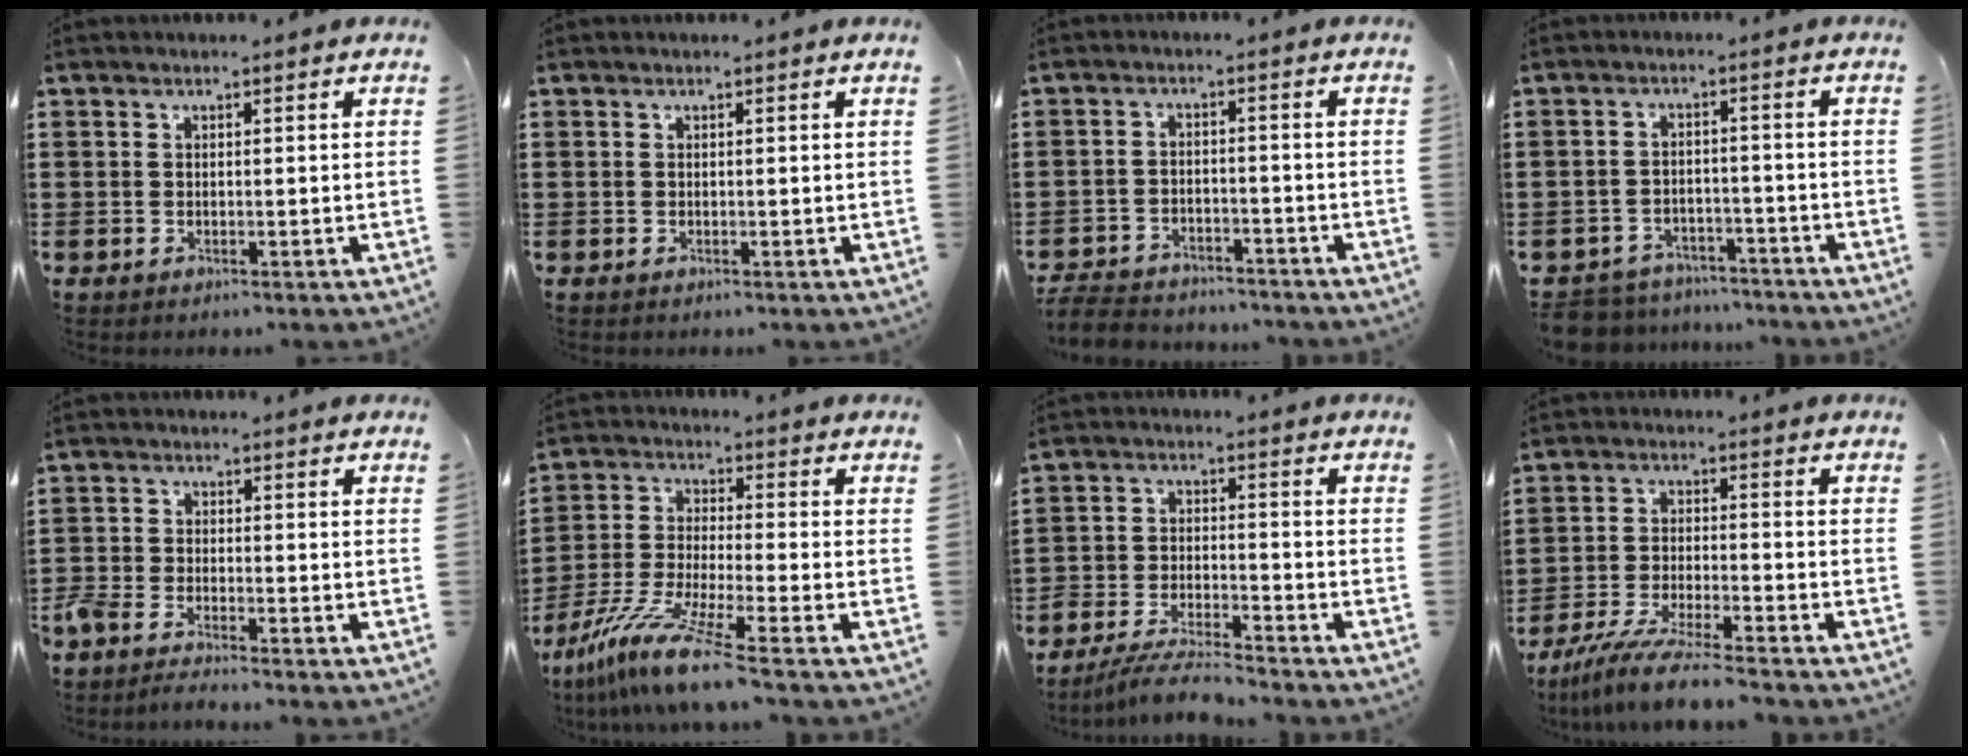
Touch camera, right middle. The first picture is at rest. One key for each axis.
{"total": 0.0}
{"total": 4.6, "fx": -4.5, "fy": 0.8, "fz": 0.4, "tx": -0.020, "ty": 0.001, "tz": -0.094}
{"total": 4.7, "fx": -4.7, "fy": 0.7, "fz": -0.1, "tx": -0.009, "ty": 0.005, "tz": -0.099}
{"total": 2.9, "fx": -2.9, "fy": 0.3, "fz": 0.5, "tx": -0.027, "ty": -0.001, "tz": -0.065}
{"total": 10.4, "fx": -8.1, "fy": 0.1, "fz": 6.6, "tx": -0.148, "ty": -0.010, "tz": -0.164}
{"total": 6.1, "fx": -5.8, "fy": 0.6, "fz": 1.7, "tx": -0.037, "ty": -0.001, "tz": -0.115}
{"total": 7.4, "fx": -6.7, "fy": -0.1, "fz": 3.1, "tx": -0.070, "ty": -0.011, "tz": -0.128}